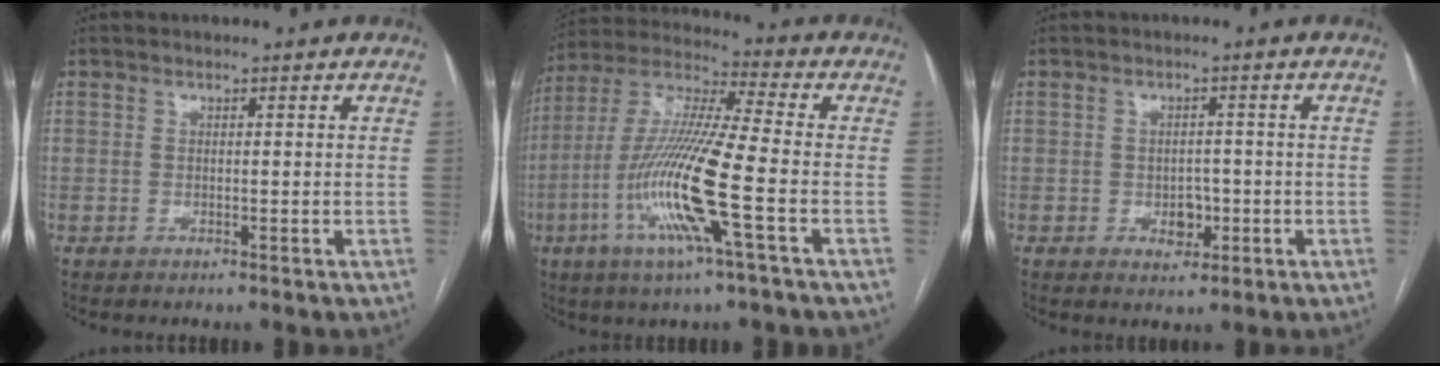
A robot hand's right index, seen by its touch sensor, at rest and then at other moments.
{"total": 16.8, "force": [-5.4, 0.5, 15.9], "torque": [-0.332, -0.012, -0.107]}
{"total": 3.4, "force": [-1.1, 2.3, 2.1], "torque": [-0.024, 0.007, -0.009]}